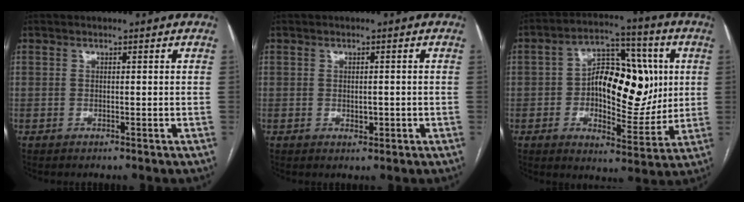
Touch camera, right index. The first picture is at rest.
{"total": 1.6, "force": [-0.3, 0.9, 1.3], "torque": [-0.022, -0.001, -0.001]}
{"total": 15.7, "force": [1.3, 7.6, 13.7], "torque": [-0.207, 0.035, 0.025]}